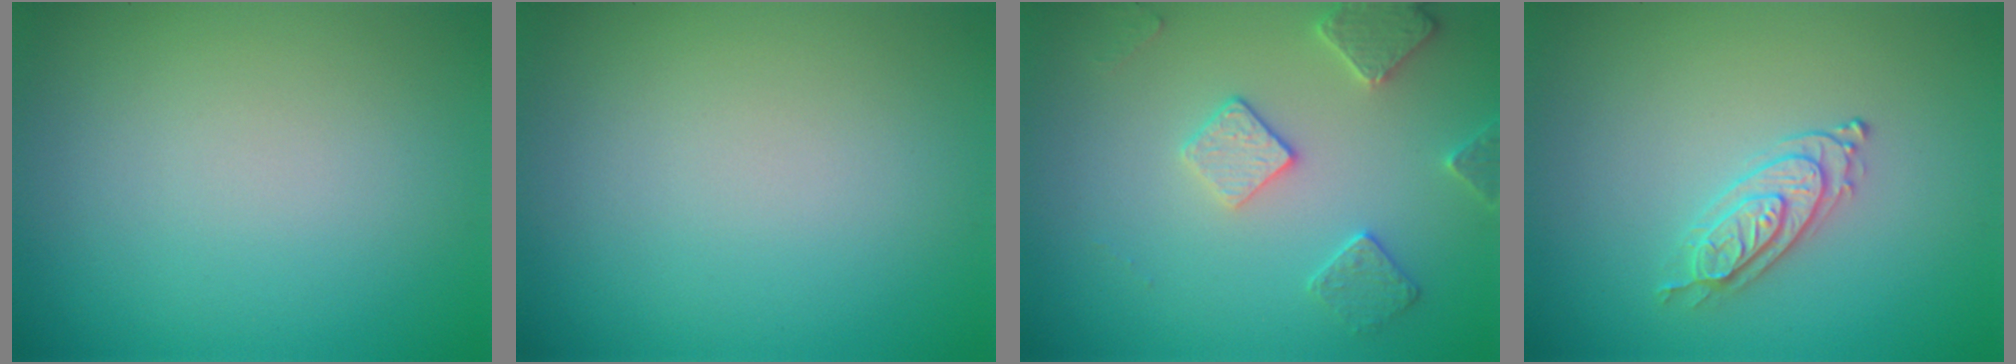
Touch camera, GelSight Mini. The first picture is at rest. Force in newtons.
{"total": 0.0}
{"total": 2.9, "press": 2.9, "slide": 0.1}
{"total": 2.2, "press": 2.1, "slide": 0.7}